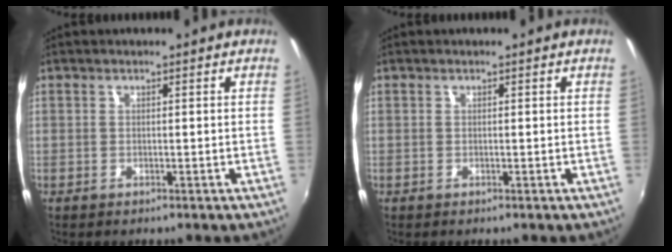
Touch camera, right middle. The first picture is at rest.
{"total": 0.0}